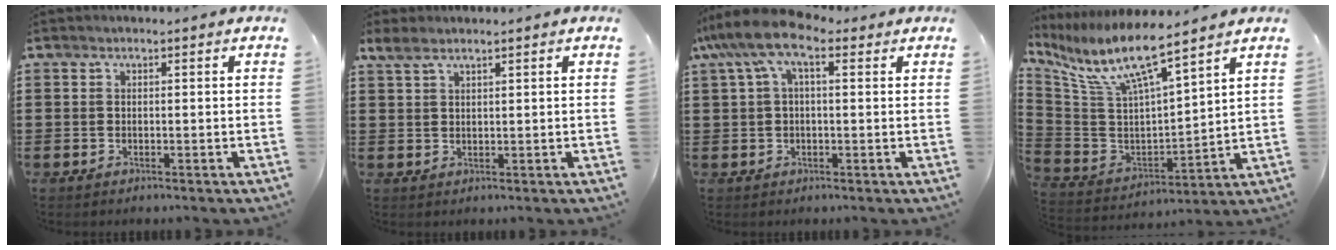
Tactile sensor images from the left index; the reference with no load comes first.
{"total": 2.3, "force": [1.7, 0.5, 1.5], "torque": [-0.032, 0.001, 0.031]}
{"total": 7.9, "force": [3.3, 2.8, 6.6], "torque": [-0.146, 0.001, 0.052]}
{"total": 9.5, "force": [6.6, 1.5, 6.6], "torque": [-0.161, -0.048, 0.108]}